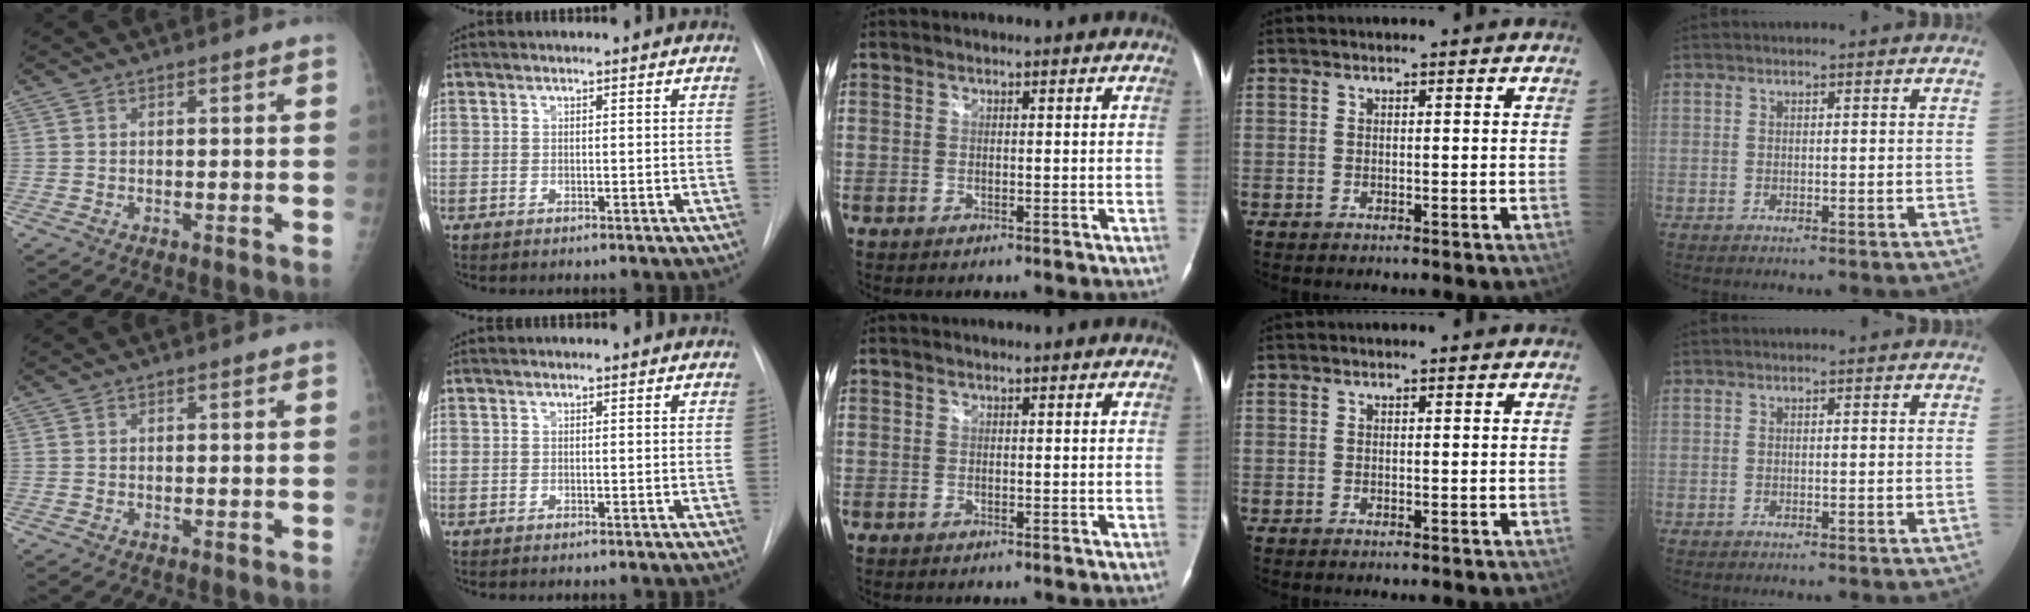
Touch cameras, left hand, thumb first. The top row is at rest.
{}